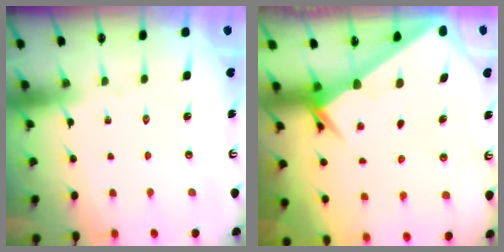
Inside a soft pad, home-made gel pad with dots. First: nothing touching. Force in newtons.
{"total": 2.6, "press": 2.6, "slide": 0.3}